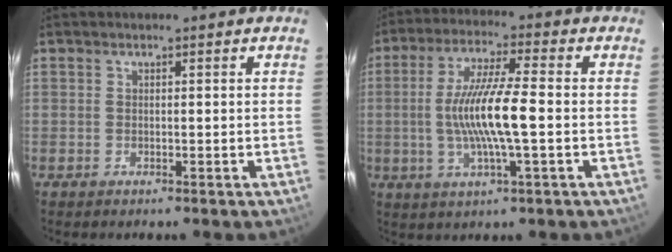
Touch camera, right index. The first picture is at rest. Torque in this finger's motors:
{"motor_torque": [1.99, -0.15, 1.05, 0.21]}